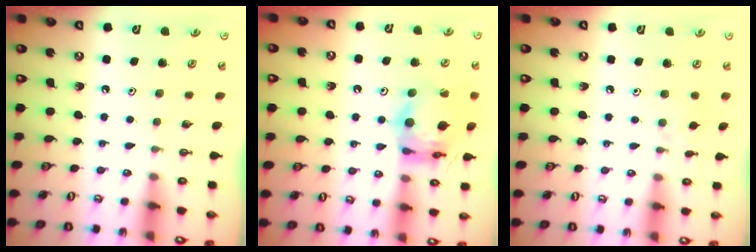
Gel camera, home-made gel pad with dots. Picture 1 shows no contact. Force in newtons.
{"total": 13.7, "press": 13.6, "slide": 1.7}
{"total": 3.8, "press": 3.7, "slide": 0.5}